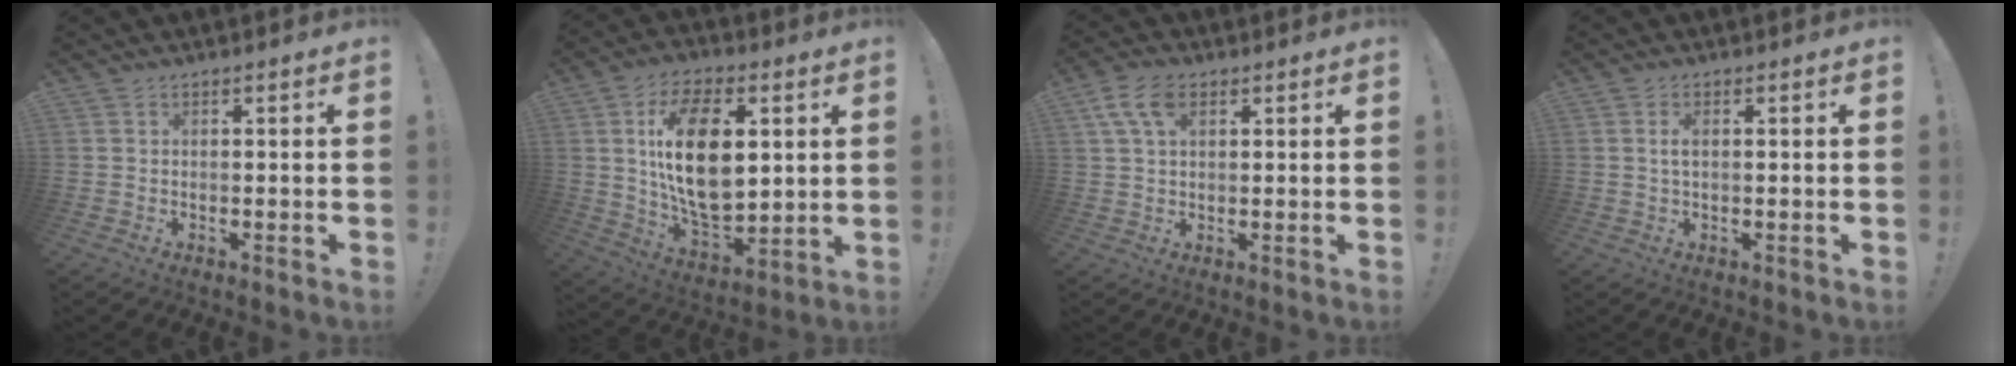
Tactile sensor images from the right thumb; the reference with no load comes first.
{"total": 21.0, "force": [4.8, 11.9, 16.6], "torque": [-0.308, -0.016, 0.081]}
{"total": 7.8, "force": [3.2, 4.6, 5.5], "torque": [-0.106, 0.003, 0.061]}
{"total": 2.1, "force": [0.2, 0.8, 1.9], "torque": [-0.037, 0.003, 0.001]}